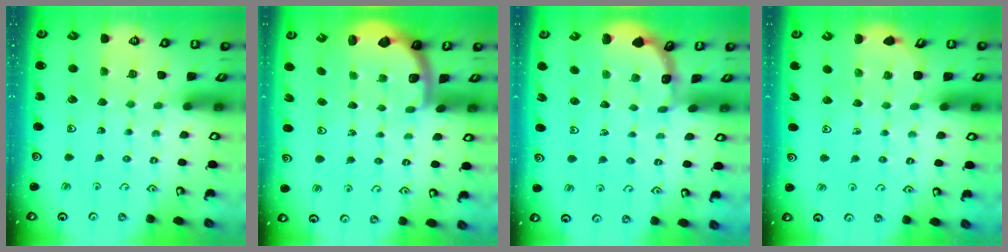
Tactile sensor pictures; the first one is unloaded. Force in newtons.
{"total": 2.0, "press": 2.0, "slide": 0.5}
{"total": 1.0, "press": 0.9, "slide": 0.2}
{"total": 2.2, "press": 2.0, "slide": 1.1}